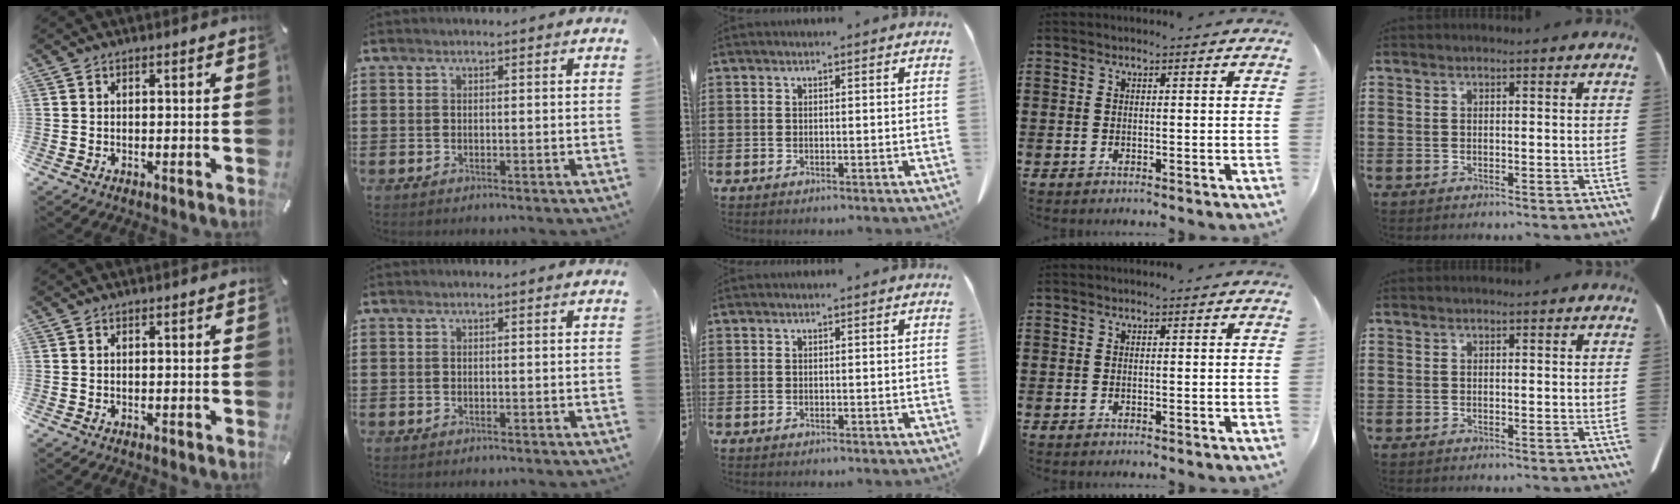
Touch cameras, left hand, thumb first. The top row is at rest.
{}